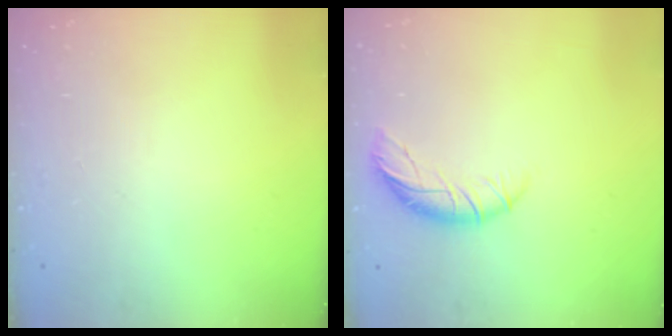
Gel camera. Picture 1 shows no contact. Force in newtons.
{"total": 8.3, "press": 8.2, "slide": 1.5}